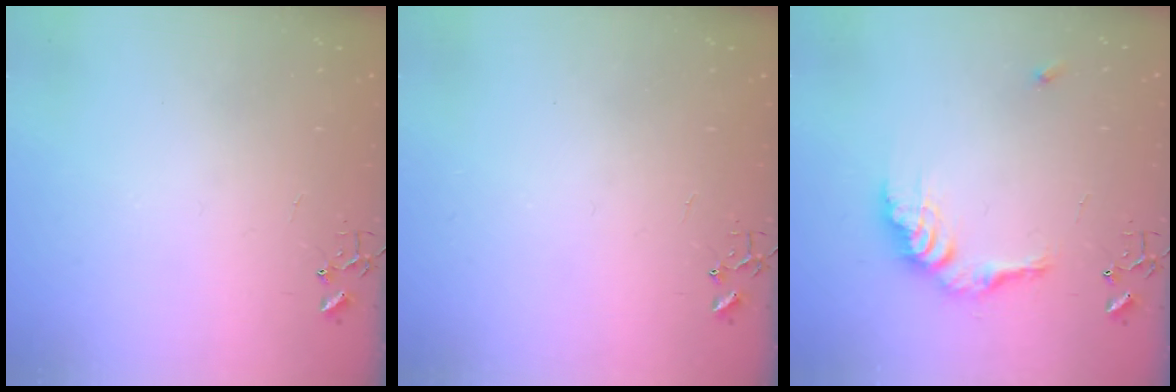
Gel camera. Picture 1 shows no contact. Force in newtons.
{"total": 0.0}
{"total": 13.3, "press": 13.2, "slide": 1.1}